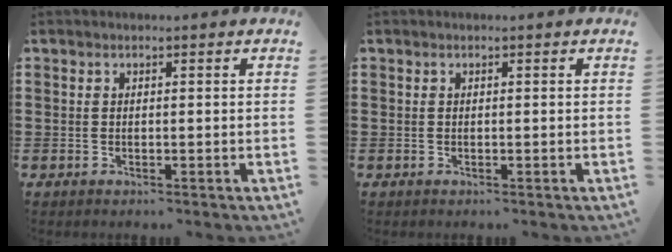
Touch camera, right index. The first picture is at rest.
{"total": 0.0}